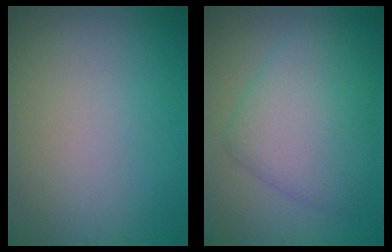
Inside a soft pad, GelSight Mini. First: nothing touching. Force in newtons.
{"total": 6.5, "press": 6.5, "slide": 0.1}